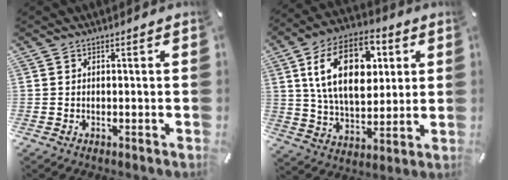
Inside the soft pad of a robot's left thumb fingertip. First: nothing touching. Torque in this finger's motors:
{"motor_torque": [1.91, 1.57, 2.11, -0.66, 0.30]}